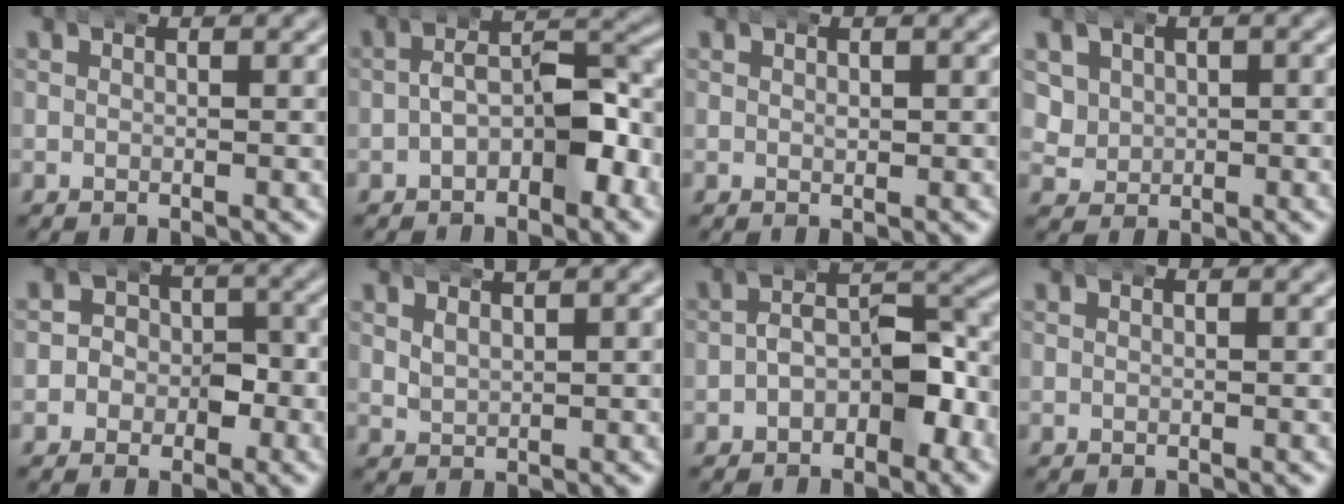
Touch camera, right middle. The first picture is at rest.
{"total": 5.6, "force": [-0.5, 3.1, 4.6], "torque": [-0.053, 0.010, -0.016]}
{"total": 0.7, "force": [0.2, 0.4, 0.5], "torque": [-0.007, -0.003, 0.003]}
{"total": 4.3, "force": [0.7, 4.0, 1.6], "torque": [-0.048, -0.017, 0.021]}
{"total": 4.2, "force": [-1.3, 3.7, 1.3], "torque": [-0.014, -0.003, -0.034]}
{"total": 1.4, "force": [1.2, 0.6, 0.5], "torque": [-0.009, 0.002, 0.026]}
{"total": 5.1, "force": [-0.5, 3.1, 4.0], "torque": [-0.043, 0.009, -0.017]}
{"total": 0.0}